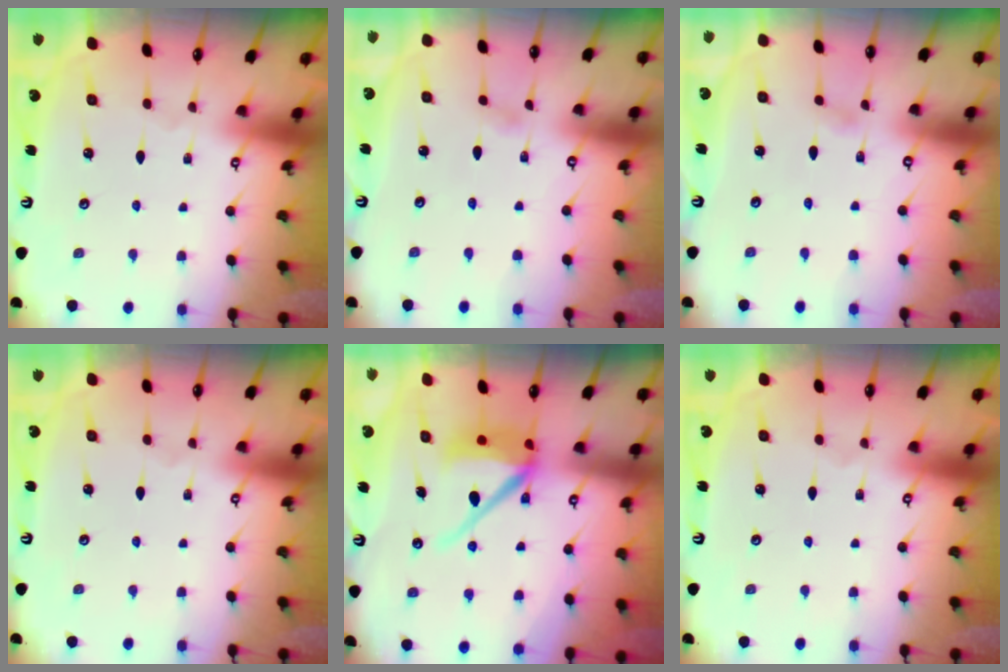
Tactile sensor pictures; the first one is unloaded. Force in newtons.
{"total": 2.6, "press": 2.6, "slide": 0.4}
{"total": 2.6, "press": 2.6, "slide": 0.4}
{"total": 0.0}
{"total": 10.0, "press": 9.9, "slide": 1.4}
{"total": 0.0}